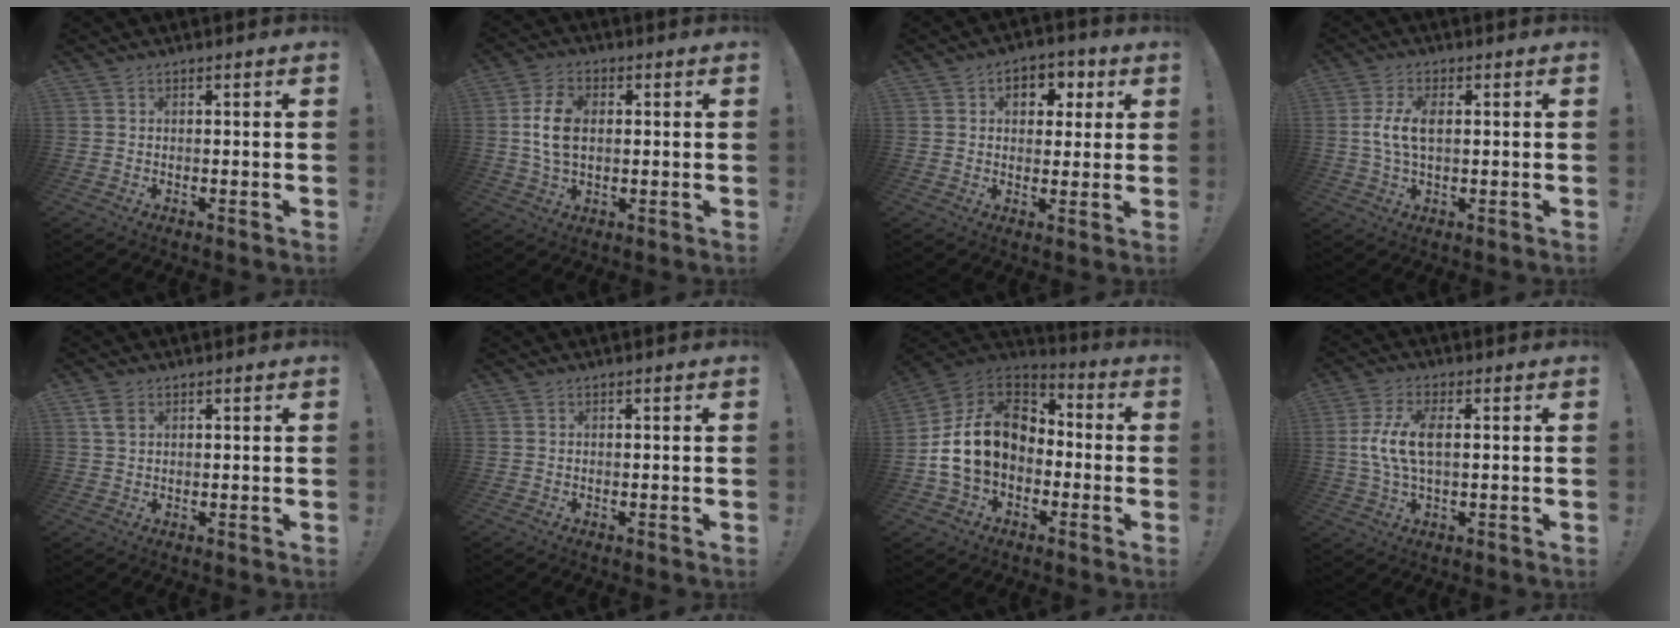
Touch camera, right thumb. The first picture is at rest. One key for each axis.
{"total": 9.7, "fx": 1.0, "fy": 6.2, "fz": 7.4, "tx": -0.134, "ty": -0.001, "tz": 0.016}
{"total": 6.8, "fx": 1.9, "fy": 5.4, "fz": 3.7, "tx": -0.044, "ty": -0.004, "tz": 0.035}
{"total": 7.1, "fx": 0.6, "fy": 3.8, "fz": 6.0, "tx": -0.121, "ty": 0.002, "tz": 0.007}
{"total": 3.3, "fx": 1.6, "fy": 2.0, "fz": 2.1, "tx": -0.029, "ty": -0.003, "tz": 0.029}
{"total": 0.0}
{"total": 18.6, "fx": 1.1, "fy": 13.9, "fz": 12.3, "tx": -0.200, "ty": 0.016, "tz": 0.032}
{"total": 10.1, "fx": 0.8, "fy": 4.8, "fz": 8.9, "tx": -0.172, "ty": -0.005, "tz": 0.016}